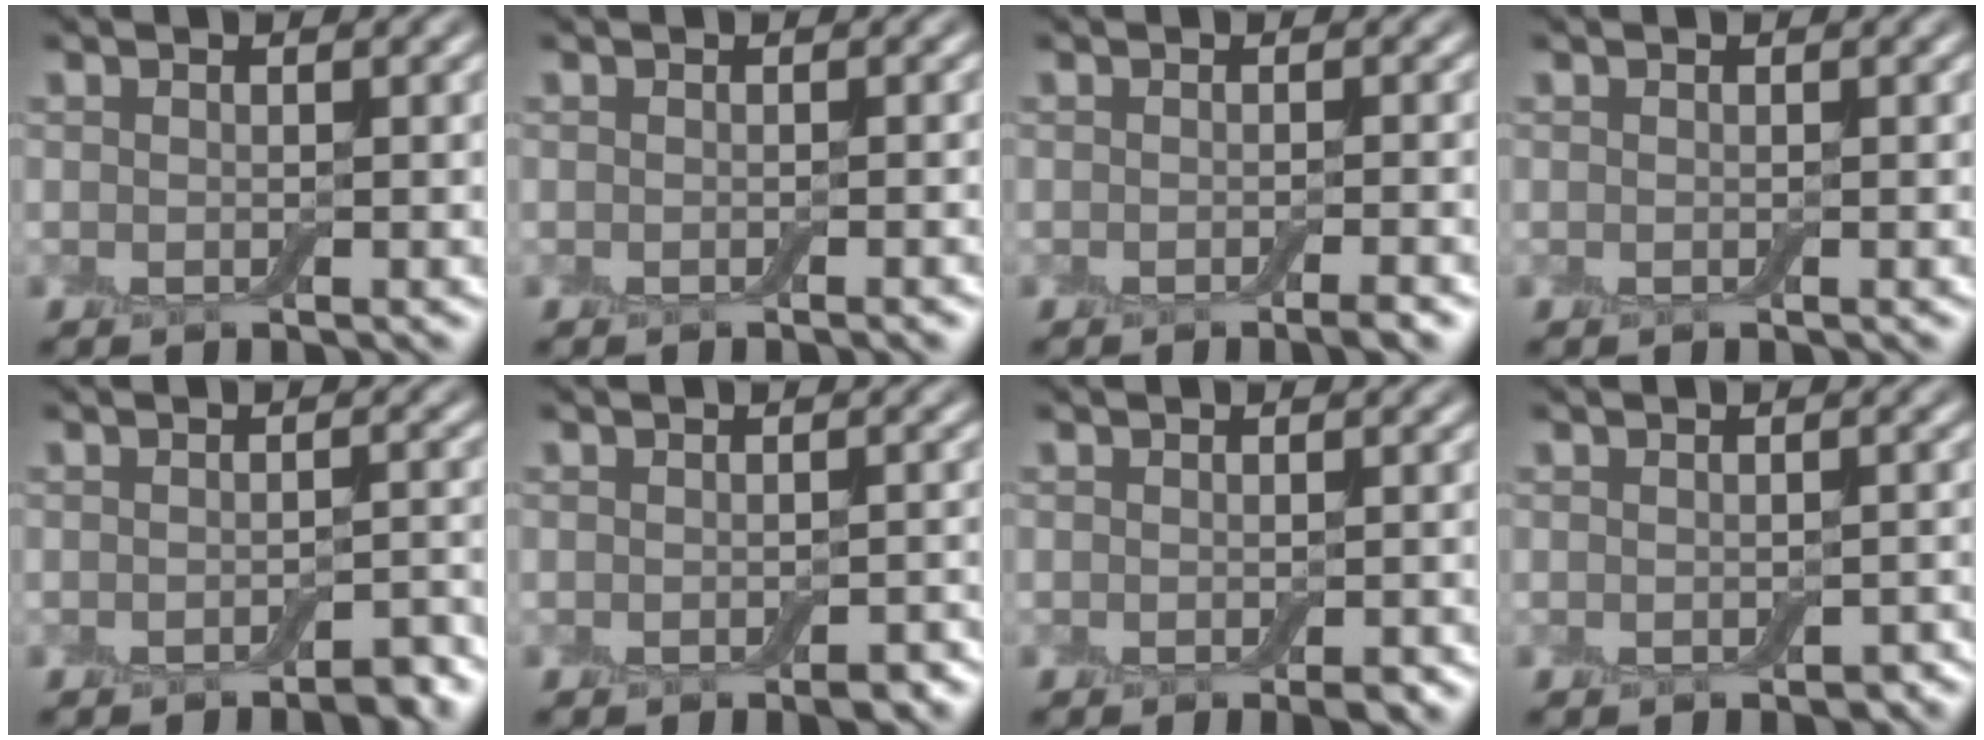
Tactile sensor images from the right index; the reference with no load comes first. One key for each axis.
{"total": 0.9, "fx": -0.5, "fy": 0.1, "fz": 0.7, "tx": -0.007, "ty": 0.000, "tz": -0.008}
{"total": 1.9, "fx": -1.1, "fy": 0.3, "fz": 1.6, "tx": -0.016, "ty": -0.001, "tz": -0.019}
{"total": 0.0}
{"total": 2.0, "fx": -1.5, "fy": 0.5, "fz": 1.2, "tx": -0.014, "ty": 0.004, "tz": -0.019}
{"total": 1.9, "fx": -1.1, "fy": 0.8, "fz": 1.4, "tx": -0.019, "ty": -0.001, "tz": -0.012}
{"total": 1.3, "fx": -0.7, "fy": 0.4, "fz": 1.0, "tx": -0.015, "ty": -0.002, "tz": -0.008}
{"total": 1.4, "fx": -0.7, "fy": 0.9, "fz": 0.8, "tx": -0.016, "ty": -0.007, "tz": -0.007}